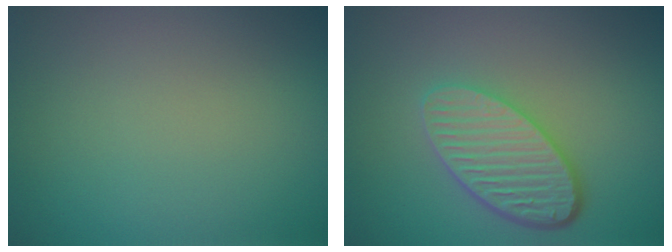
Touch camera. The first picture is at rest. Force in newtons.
{"total": 5.3, "press": 3.9, "slide": 3.6}